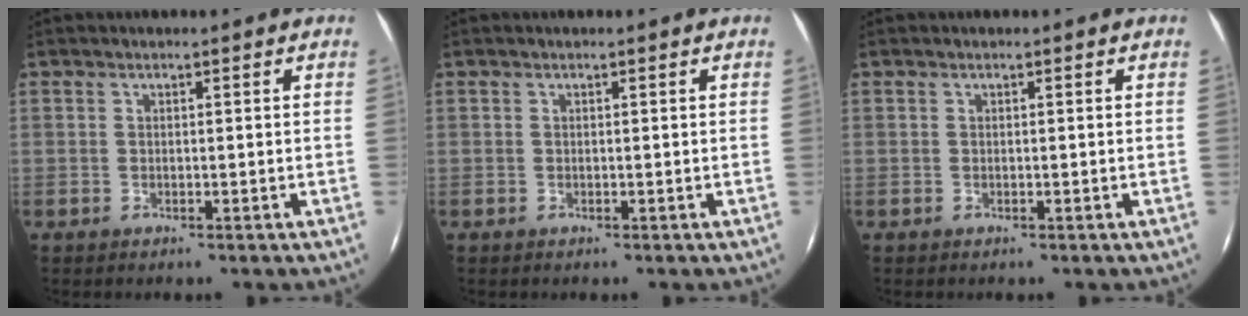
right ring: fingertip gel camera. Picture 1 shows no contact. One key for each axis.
{"total": 0.0}
{"total": 0.0}